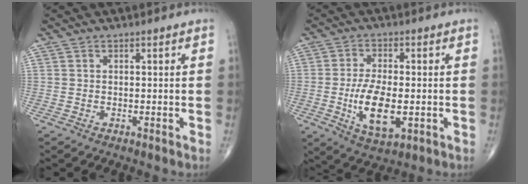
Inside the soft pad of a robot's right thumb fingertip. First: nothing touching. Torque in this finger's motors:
{"motor_torque": [0.23, 0.43, 0.69, 0.44, 0.31]}